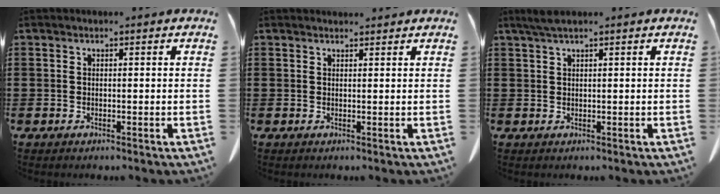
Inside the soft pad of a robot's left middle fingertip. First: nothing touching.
{"total": 1.5, "force": [1.4, 0.2, 0.1], "torque": [-0.005, 0.001, 0.027]}
{"total": 1.8, "force": [1.3, 0.1, 1.3], "torque": [-0.027, 0.000, 0.024]}